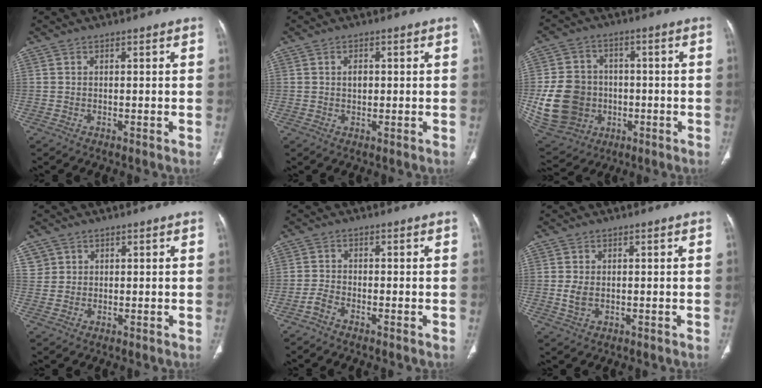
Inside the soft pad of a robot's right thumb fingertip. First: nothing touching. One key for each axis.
{"total": 2.1, "fx": 0.3, "fy": 1.4, "fz": 1.5, "tx": -0.019, "ty": 0.002, "tz": 0.004}
{"total": 16.5, "fx": -2.2, "fy": 14.3, "fz": 7.9, "tx": -0.139, "ty": 0.013, "tz": -0.019}
{"total": 2.5, "fx": 1.1, "fy": 2.3, "fz": 0.0, "tx": 0.021, "ty": -0.003, "tz": 0.015}
{"total": 2.0, "fx": -1.7, "fy": 0.5, "fz": 1.0, "tx": -0.026, "ty": 0.009, "tz": -0.038}
{"total": 2.7, "fx": -0.2, "fy": 1.8, "fz": 2.0, "tx": -0.042, "ty": -0.003, "tz": 0.000}